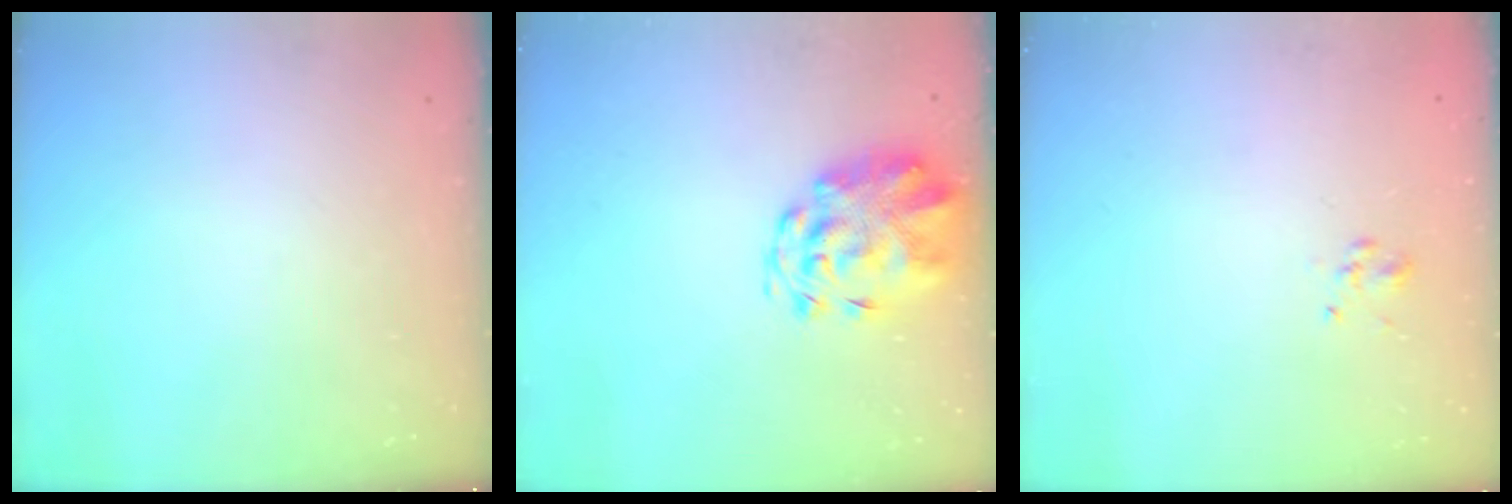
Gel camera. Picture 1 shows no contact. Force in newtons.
{"total": 5.1, "press": 5.0, "slide": 0.9}
{"total": 1.0, "press": 0.8, "slide": 0.6}